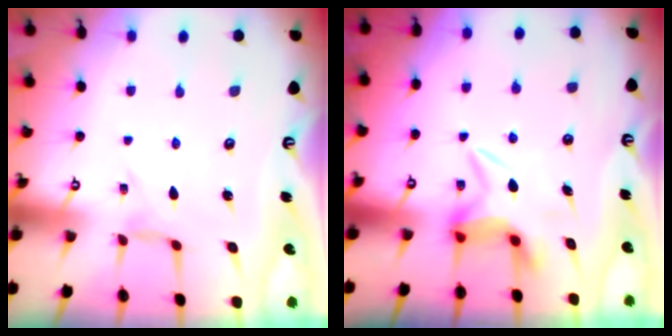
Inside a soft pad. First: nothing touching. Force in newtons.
{"total": 6.1, "press": 6.0, "slide": 0.8}